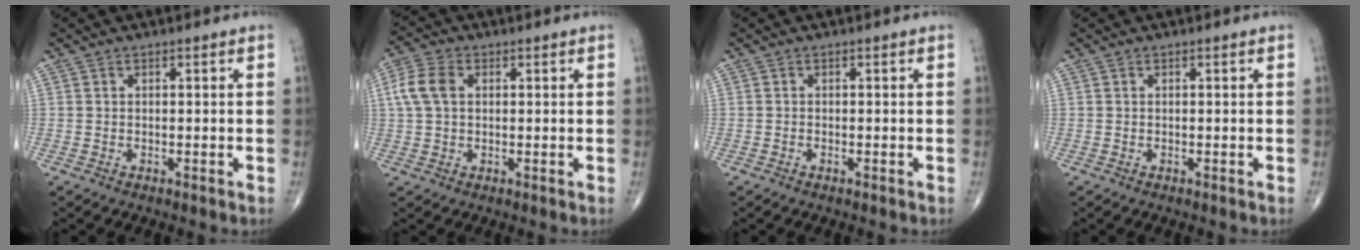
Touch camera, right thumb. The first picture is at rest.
{"total": 6.3, "force": [1.2, 4.3, 4.5], "torque": [-0.104, 0.014, 0.021]}
{"total": 0.0}
{"total": 0.0}